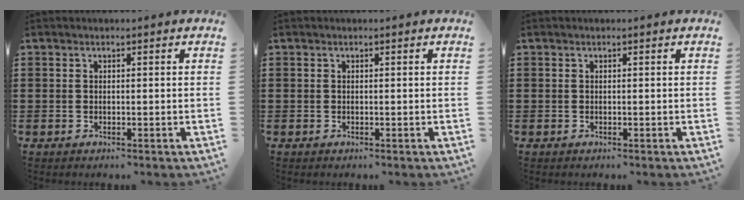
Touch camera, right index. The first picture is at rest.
{"total": 0.0}
{"total": 0.0}